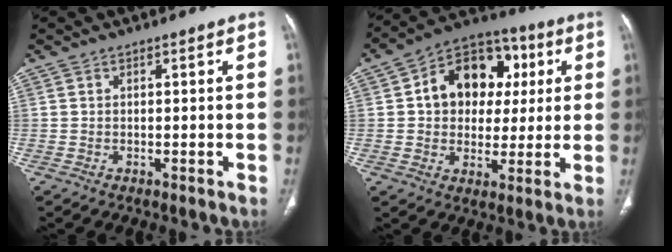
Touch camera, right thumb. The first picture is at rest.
{"total": 16.0, "force": [3.2, 12.2, 9.9], "torque": [-0.102, 0.015, 0.044]}